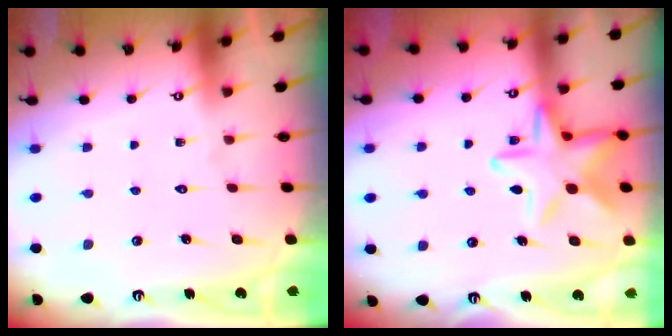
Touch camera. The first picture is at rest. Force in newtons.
{"total": 15.3, "press": 15.3, "slide": 0.9}